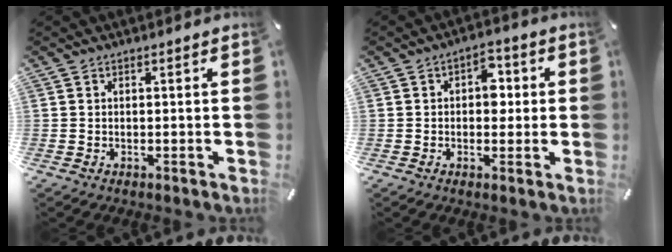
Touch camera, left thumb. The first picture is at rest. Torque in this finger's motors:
{"motor_torque": [0.80, 0.84, 0.52, -0.24, -0.01]}